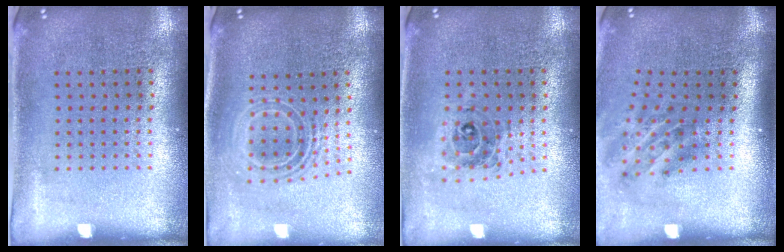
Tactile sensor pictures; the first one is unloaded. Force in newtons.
{"total": 1.8, "press": 1.4, "slide": 1.1}
{"total": 0.6, "press": 0.6, "slide": 0.2}
{"total": 1.9, "press": 1.2, "slide": 1.5}